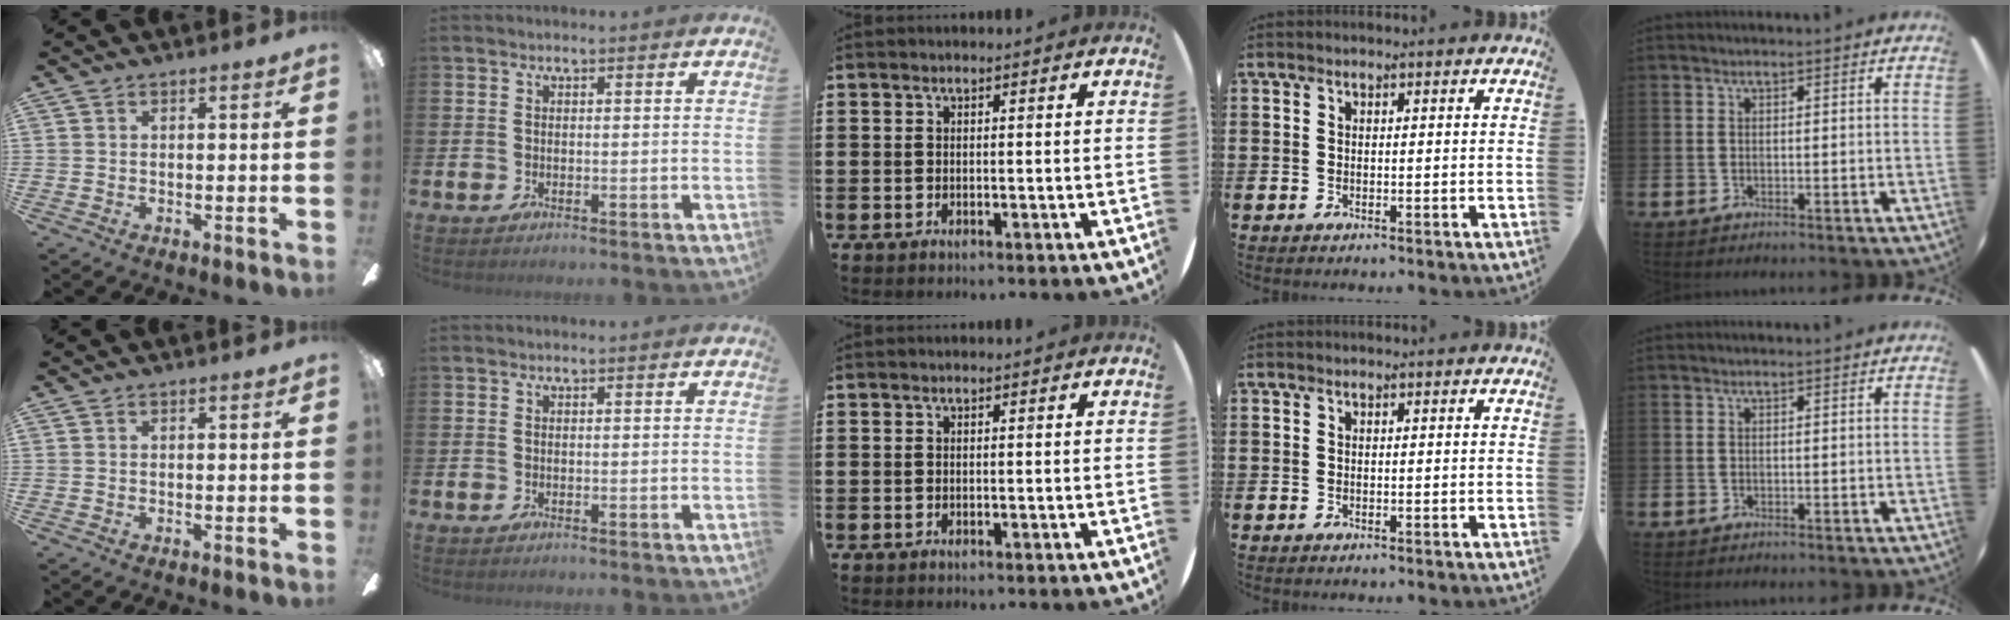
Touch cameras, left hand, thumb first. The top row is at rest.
{}